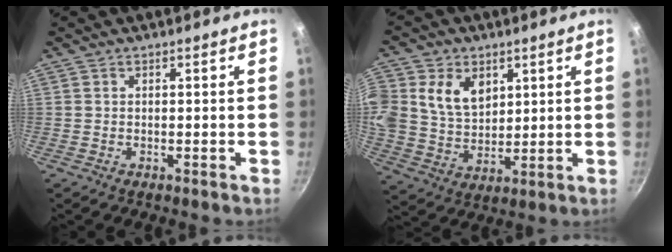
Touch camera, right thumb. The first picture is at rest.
{"total": 13.0, "force": [4.2, 9.9, 7.2], "torque": [-0.132, -0.012, 0.082]}